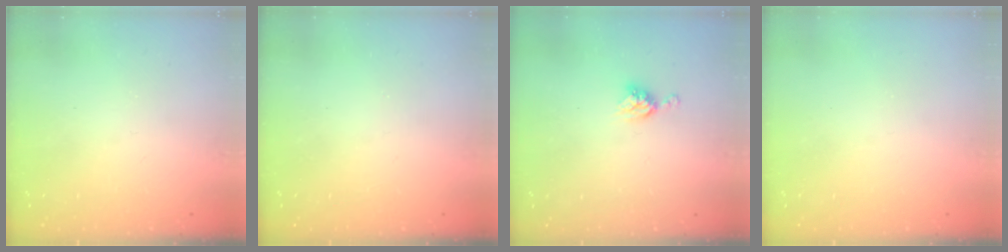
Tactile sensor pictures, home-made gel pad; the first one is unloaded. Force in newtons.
{"total": 3.1, "press": 3.0, "slide": 0.4}
{"total": 5.9, "press": 5.9, "slide": 0.4}
{"total": 0.6, "press": 0.4, "slide": 0.4}